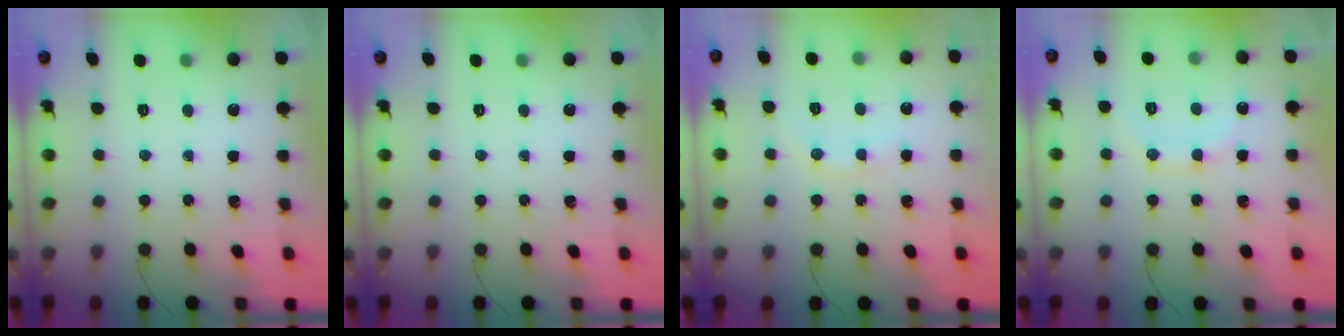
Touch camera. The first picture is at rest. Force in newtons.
{"total": 0.0}
{"total": 6.0, "press": 5.9, "slide": 1.1}
{"total": 8.8, "press": 8.7, "slide": 1.3}